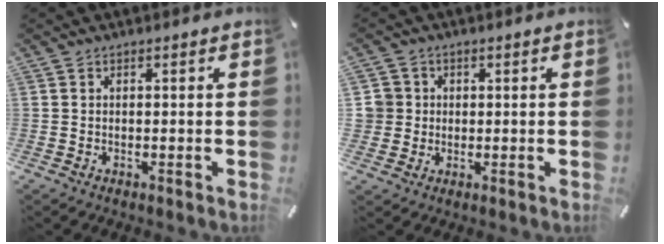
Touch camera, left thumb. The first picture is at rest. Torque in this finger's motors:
{"motor_torque": [0.01, -0.19, -0.05, -0.05, -0.01]}